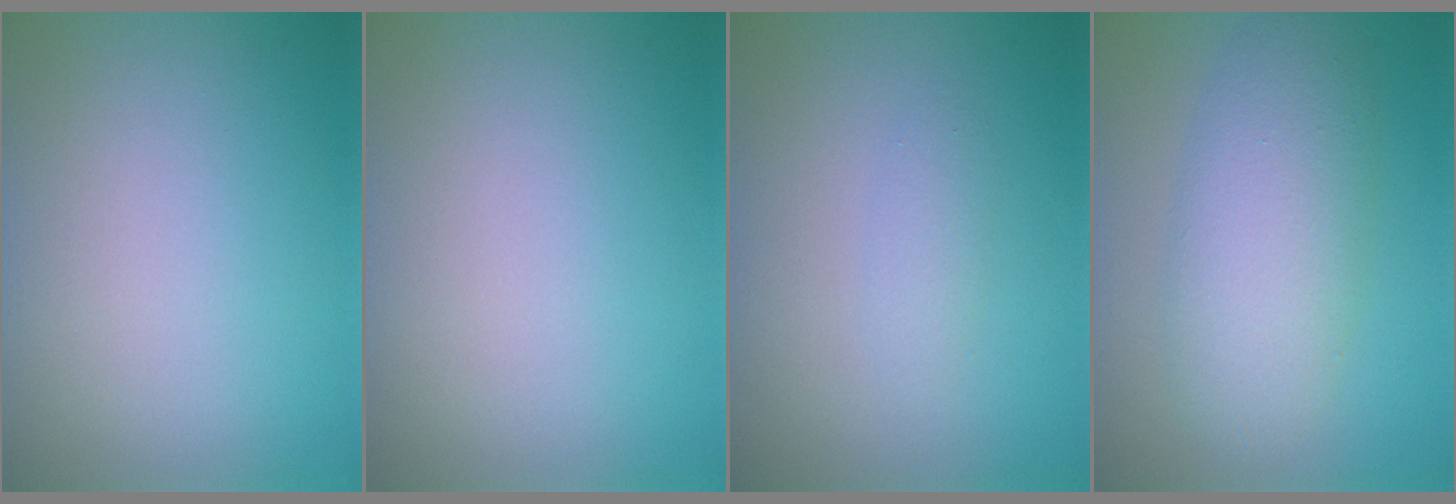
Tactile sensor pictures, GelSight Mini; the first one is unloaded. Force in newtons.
{"total": 0.0}
{"total": 1.0, "press": 1.0, "slide": 0.1}
{"total": 5.7, "press": 5.7, "slide": 0.1}